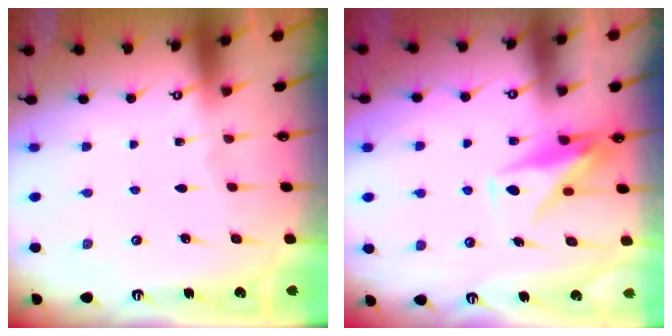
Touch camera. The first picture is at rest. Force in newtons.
{"total": 10.1, "press": 10.0, "slide": 1.2}